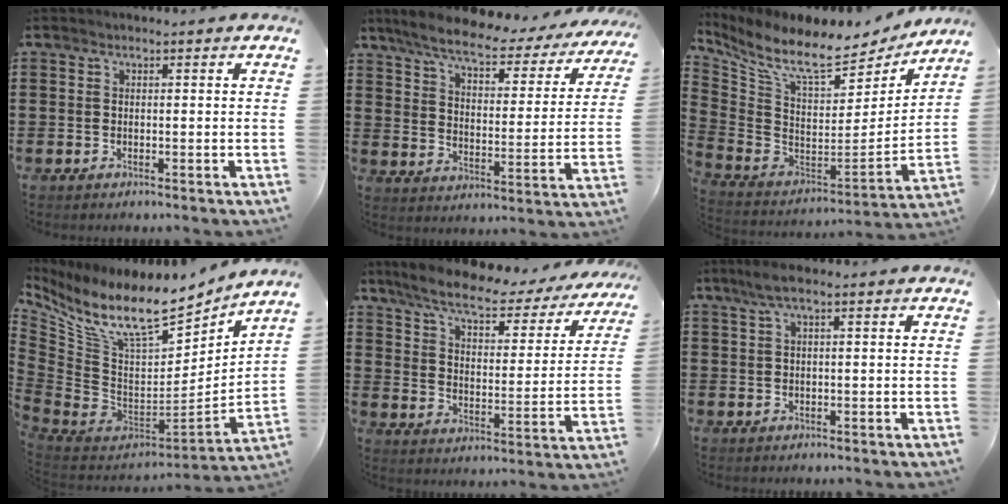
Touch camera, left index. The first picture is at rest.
{"total": 6.8, "force": [5.6, 1.1, 3.8], "torque": [-0.097, -0.030, 0.092]}
{"total": 9.2, "force": [7.4, 2.7, 4.8], "torque": [-0.127, -0.058, 0.130]}
{"total": 13.0, "force": [9.3, 4.1, 8.1], "torque": [-0.195, -0.074, 0.161]}
{"total": 7.5, "force": [5.9, 1.3, 4.4], "torque": [-0.102, -0.032, 0.095]}
{"total": 2.4, "force": [0.9, 0.2, 2.2], "torque": [-0.051, -0.002, 0.015]}